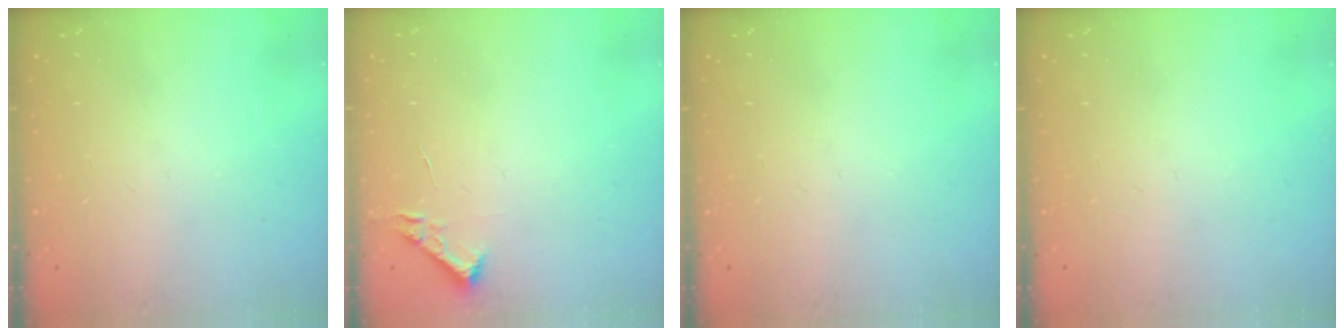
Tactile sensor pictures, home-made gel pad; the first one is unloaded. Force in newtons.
{"total": 2.7, "press": 2.7, "slide": 0.4}
{"total": 0.0}
{"total": 0.0}